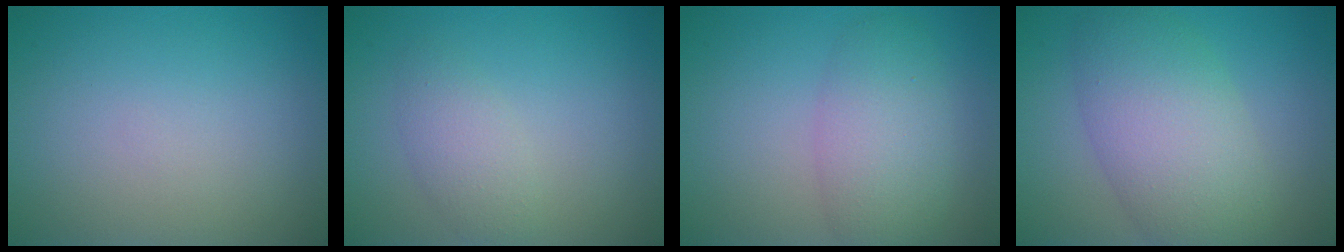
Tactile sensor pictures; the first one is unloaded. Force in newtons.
{"total": 2.2, "press": 2.2, "slide": 0.1}
{"total": 4.5, "press": 4.5, "slide": 0.1}
{"total": 7.3, "press": 7.3, "slide": 0.5}